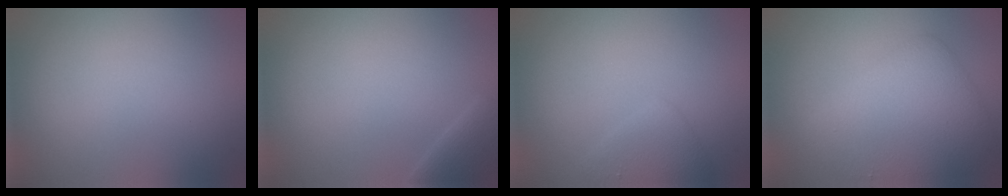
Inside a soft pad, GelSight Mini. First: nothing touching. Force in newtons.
{"total": 2.3, "press": 2.3, "slide": 0.2}
{"total": 2.2, "press": 2.2, "slide": 0.1}
{"total": 6.3, "press": 6.3, "slide": 0.1}